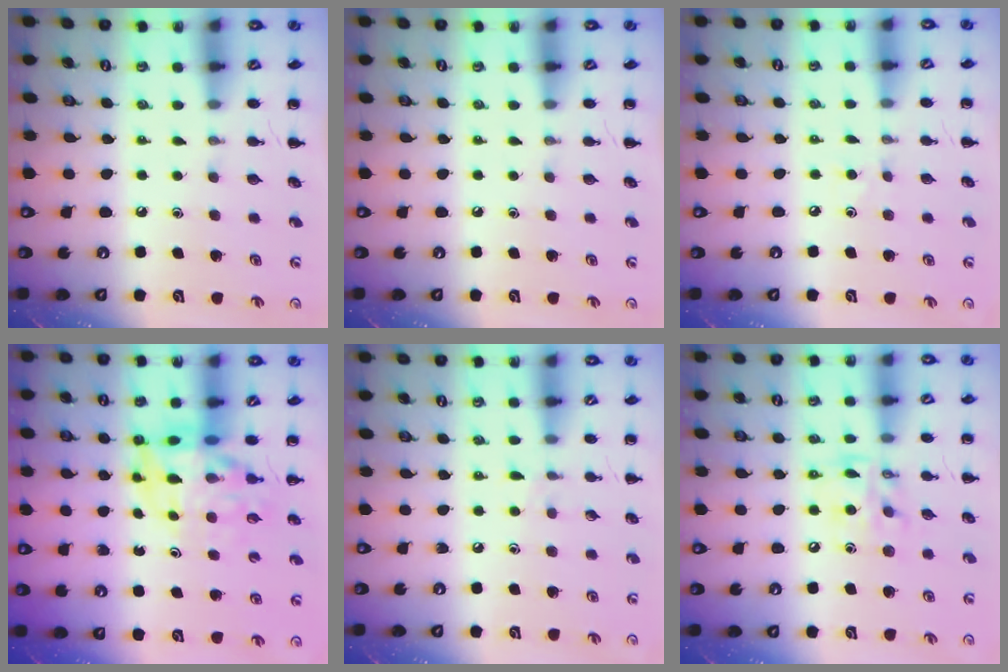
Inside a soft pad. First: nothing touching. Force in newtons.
{"total": 0.0}
{"total": 2.4, "press": 2.3, "slide": 0.8}
{"total": 10.0, "press": 9.5, "slide": 3.2}
{"total": 5.4, "press": 4.9, "slide": 2.1}
{"total": 11.7, "press": 11.5, "slide": 2.0}